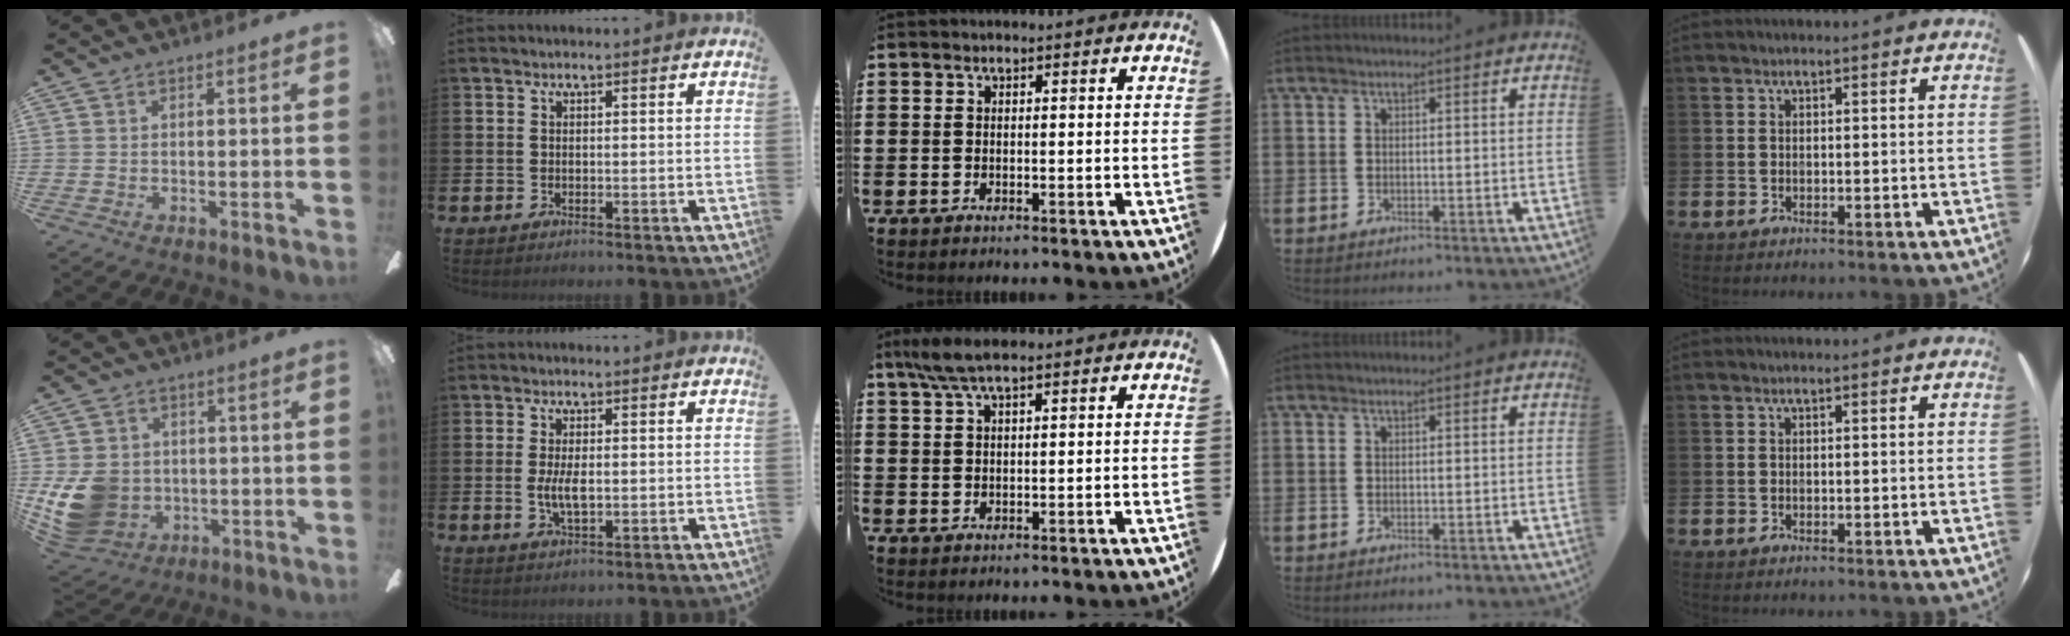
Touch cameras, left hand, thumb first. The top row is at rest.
{"thumb": {"total": 12.5, "force": [-1.5, 11.0, 5.8], "torque": [-0.133, 0.008, -0.023]}, "index": {"total": 3.6, "force": [0.0, 1.5, 3.2], "torque": [-0.055, 0.001, -0.003]}, "middle": {"total": 4.0, "force": [2.8, 0.8, 2.8], "torque": [-0.058, 0.005, 0.050]}}